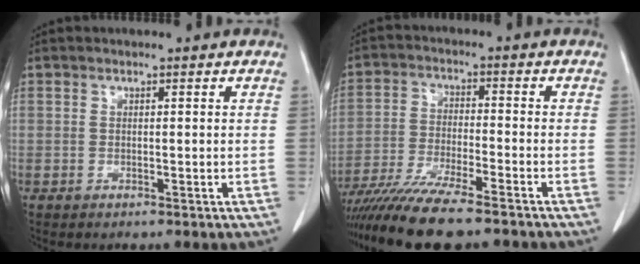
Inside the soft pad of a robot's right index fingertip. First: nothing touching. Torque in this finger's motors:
{"motor_torque": [1.02, -1.11, 0.94, 0.21]}